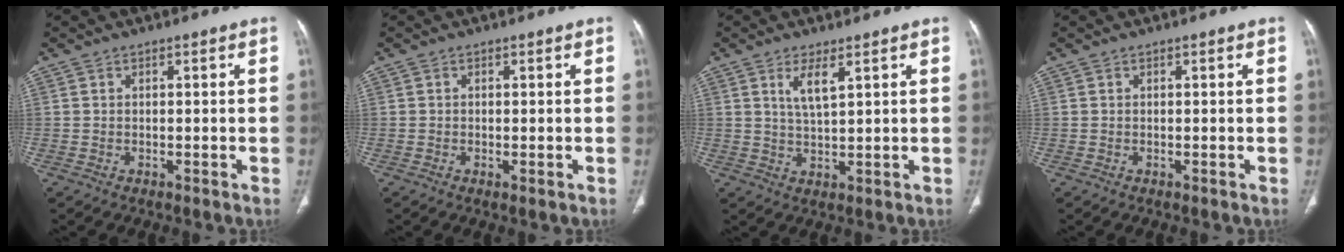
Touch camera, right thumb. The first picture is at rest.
{"total": 0.7, "force": [-0.1, 0.2, 0.6], "torque": [-0.017, -0.005, -0.002]}
{"total": 4.3, "force": [2.2, 1.1, 3.5], "torque": [-0.071, -0.017, 0.047]}
{"total": 0.0}